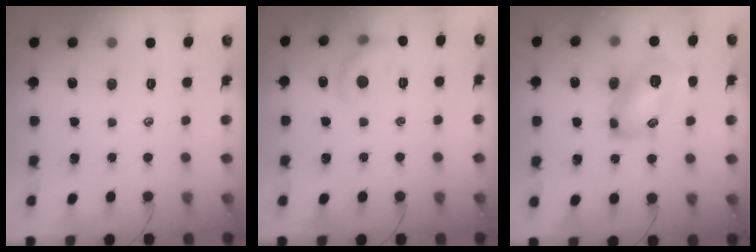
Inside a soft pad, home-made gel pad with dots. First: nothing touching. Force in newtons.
{"total": 8.0, "press": 7.9, "slide": 1.0}
{"total": 14.6, "press": 14.6, "slide": 0.7}